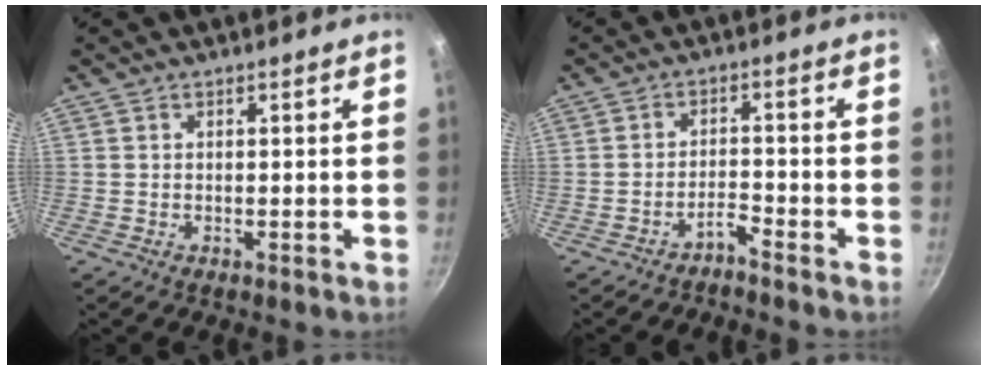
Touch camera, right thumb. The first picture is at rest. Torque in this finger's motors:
{"motor_torque": [0.58, -0.58, 0.54, -0.51, 0.07]}